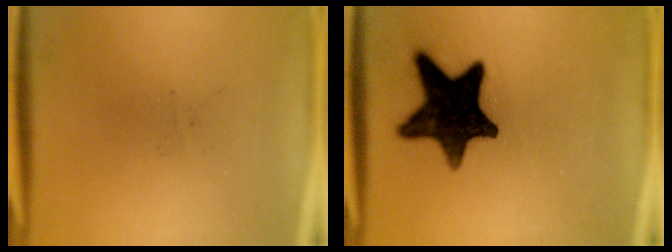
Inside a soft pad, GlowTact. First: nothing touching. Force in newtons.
{"total": 15.5}